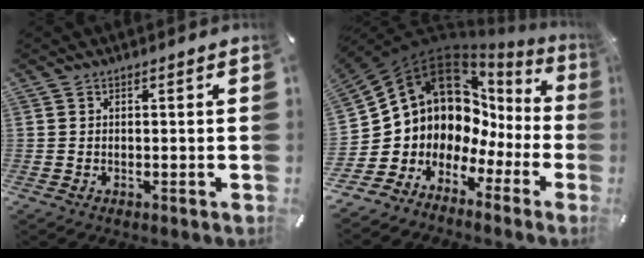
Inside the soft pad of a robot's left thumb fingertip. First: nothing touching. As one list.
[{"total": 10.3, "force": [6.7, 7.5, 2.4], "torque": [-0.061, -0.093, 0.128]}]